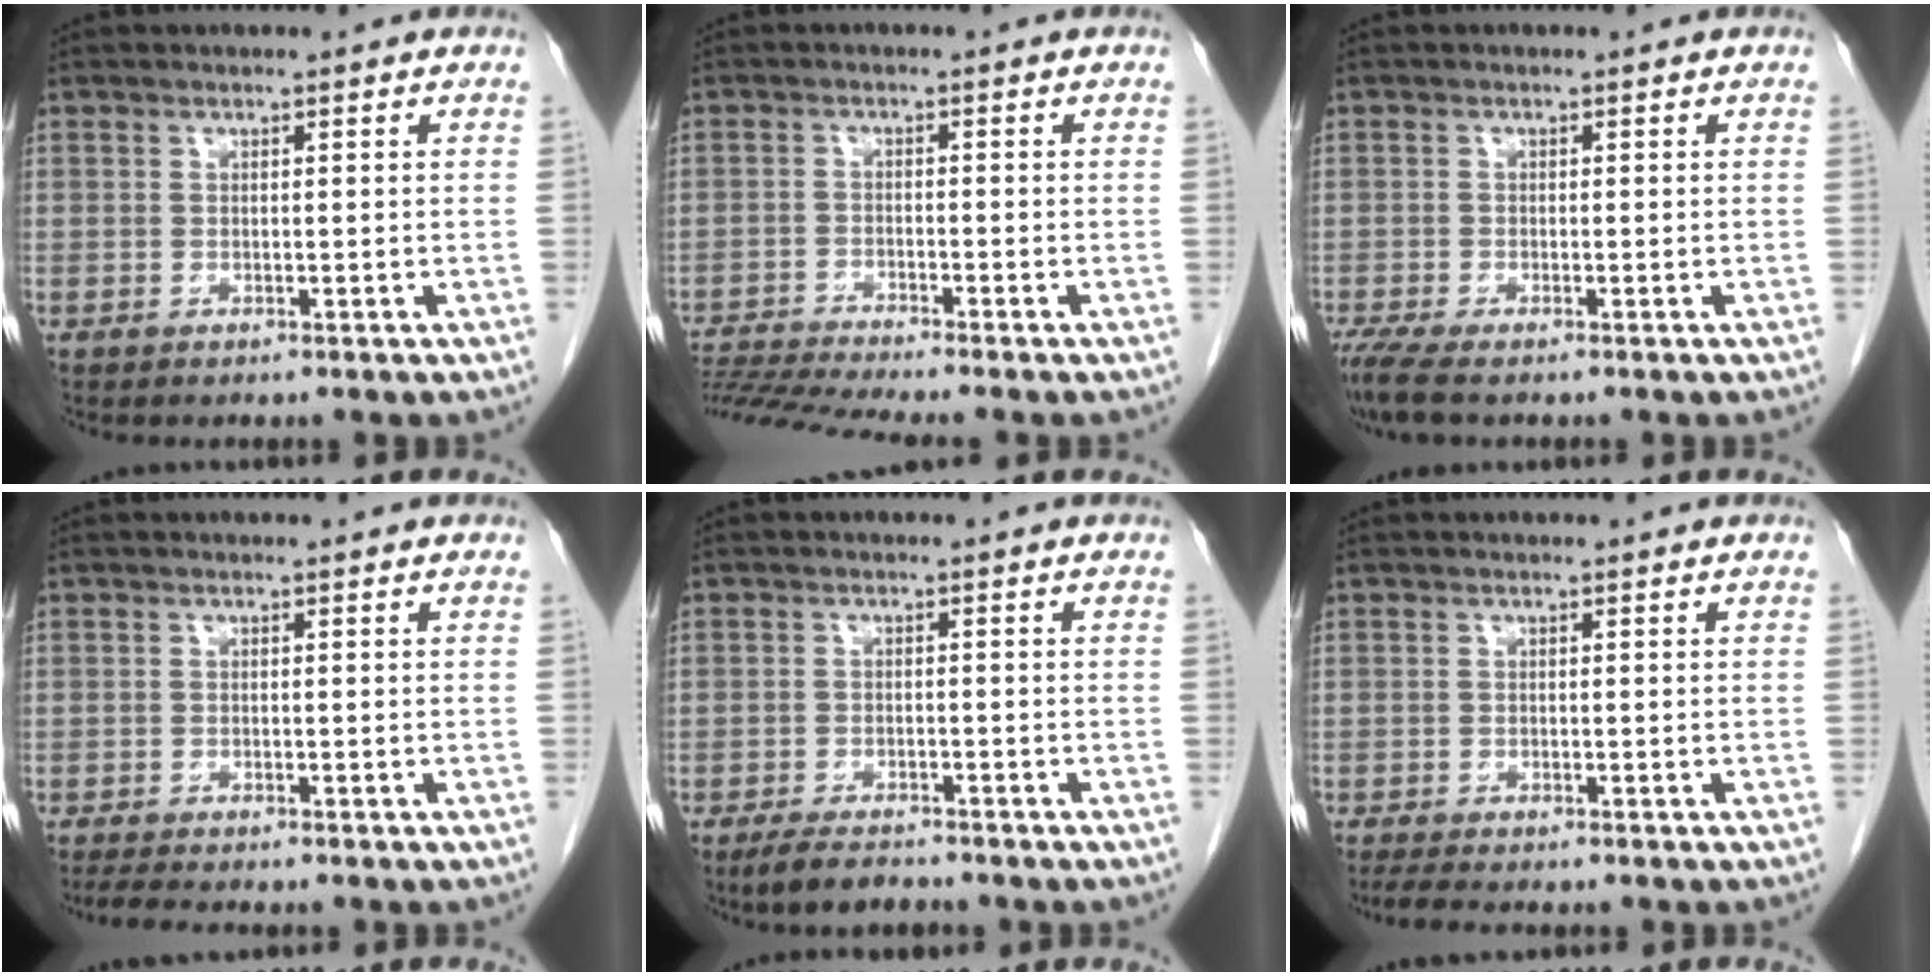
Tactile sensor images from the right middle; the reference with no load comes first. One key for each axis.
{"total": 8.9, "fx": -8.1, "fy": -1.8, "fz": 3.2, "tx": -0.053, "ty": -0.014, "tz": -0.141}
{"total": 3.4, "fx": -2.6, "fy": 0.3, "fz": 2.2, "tx": -0.046, "ty": -0.010, "tz": -0.049}
{"total": 4.2, "fx": -3.6, "fy": 0.5, "fz": 2.0, "tx": -0.034, "ty": -0.011, "tz": -0.053}
{"total": 4.3, "fx": -3.7, "fy": 1.0, "fz": 1.8, "tx": -0.038, "ty": -0.009, "tz": -0.064}
{"total": 4.5, "fx": -3.8, "fy": 0.8, "fz": 2.3, "tx": -0.038, "ty": -0.011, "tz": -0.055}